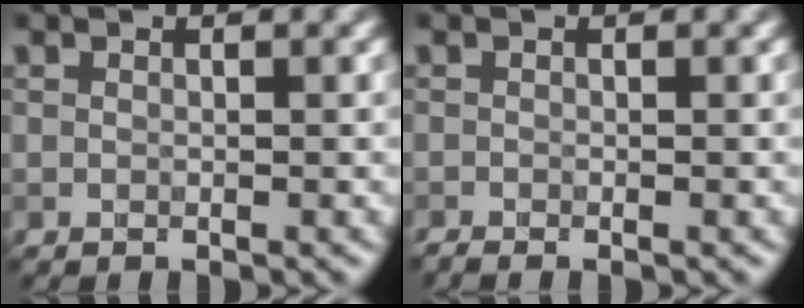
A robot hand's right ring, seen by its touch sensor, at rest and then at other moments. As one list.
[{"total": 0.8, "force": [-0.7, 0.0, 0.3], "torque": [-0.006, -0.004, -0.018]}]